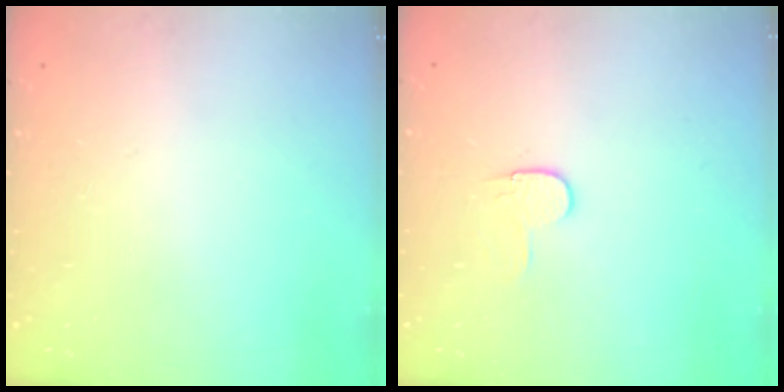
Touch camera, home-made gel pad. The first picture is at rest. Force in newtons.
{"total": 6.2, "press": 6.2, "slide": 0.5}